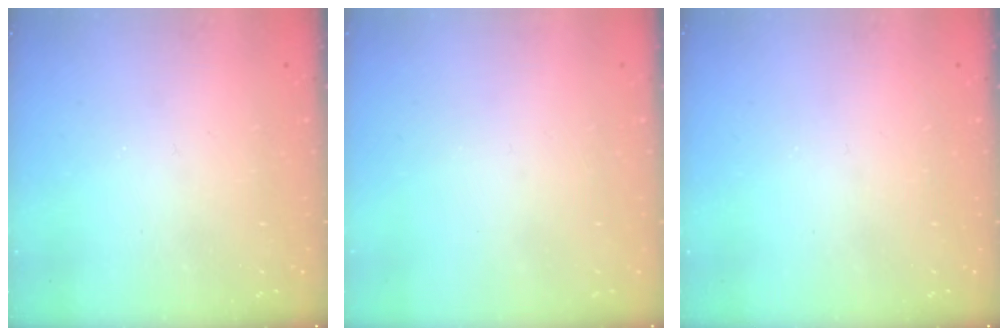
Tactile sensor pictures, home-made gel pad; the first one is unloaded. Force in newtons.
{"total": 0.0}
{"total": 0.0}